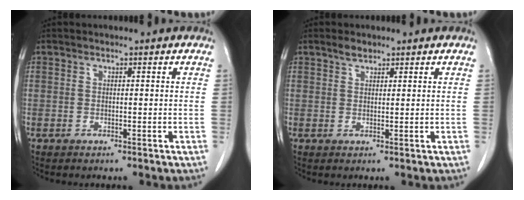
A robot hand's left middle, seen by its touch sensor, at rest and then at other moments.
{"total": 1.5, "force": [1.2, 0.6, 0.6], "torque": [-0.013, 0.000, 0.023]}